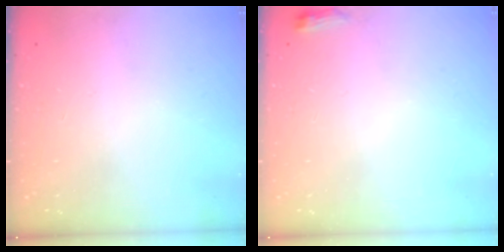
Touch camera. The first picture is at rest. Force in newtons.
{"total": 4.7, "press": 4.6, "slide": 0.8}